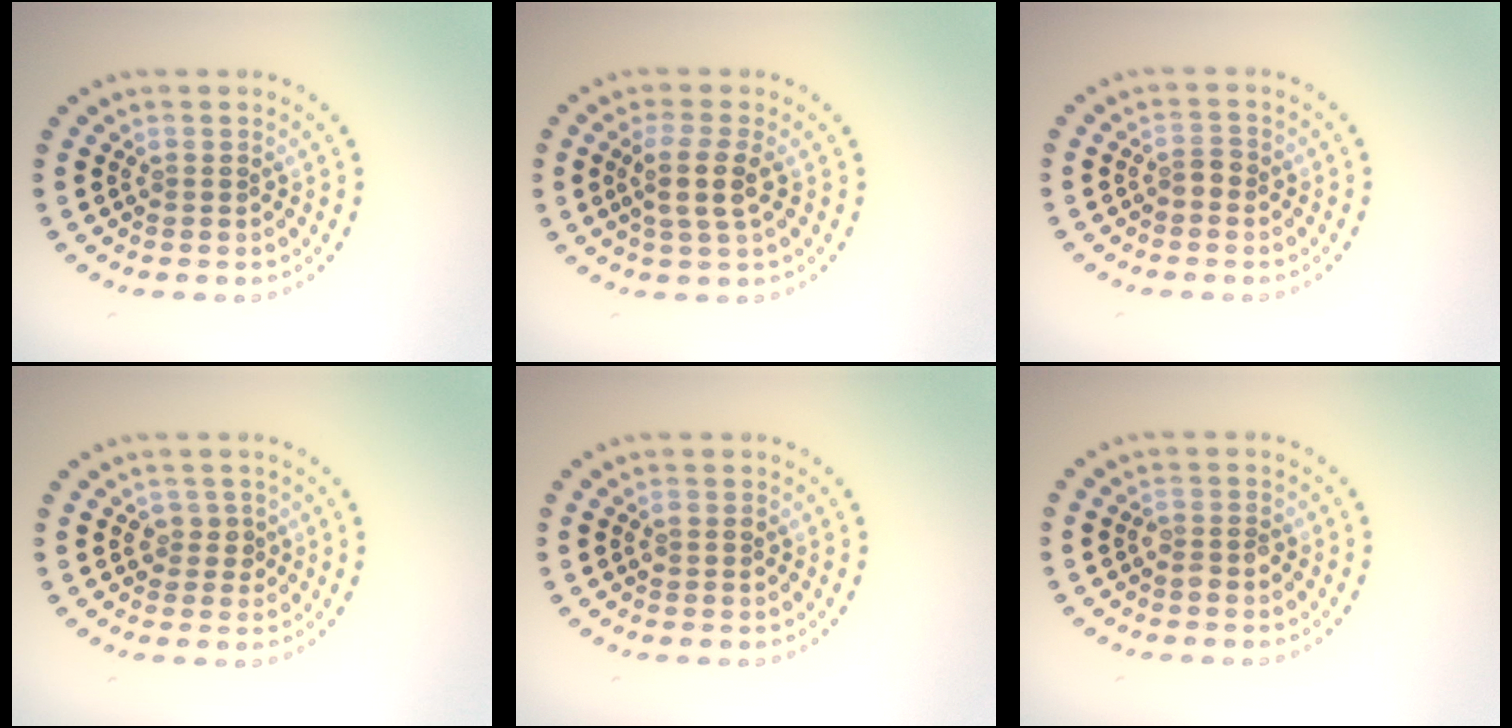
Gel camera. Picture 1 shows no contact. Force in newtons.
{"total": 2.8, "press": 2.6, "slide": 1.2}
{"total": 1.1, "press": 0.9, "slide": 0.5}
{"total": 1.7, "press": 1.4, "slide": 1.0}
{"total": 1.0, "press": 0.9, "slide": 0.2}
{"total": 1.1, "press": 1.1, "slide": 0.4}